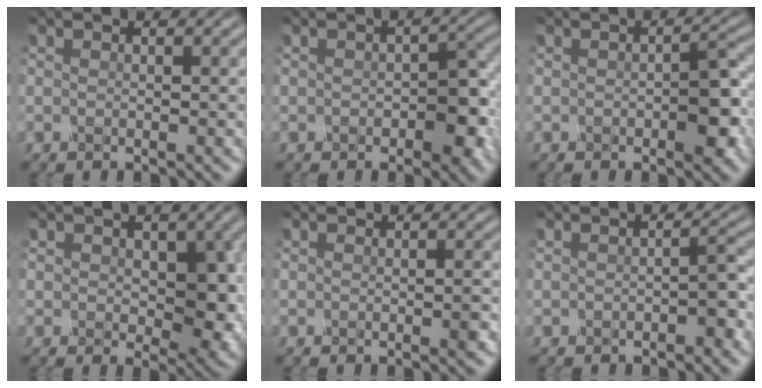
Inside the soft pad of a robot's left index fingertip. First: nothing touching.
{"total": 3.2, "force": [-1.3, 1.4, 2.5], "torque": [-0.045, 0.004, -0.010]}
{"total": 3.1, "force": [-1.2, 0.7, 2.7], "torque": [-0.056, 0.000, -0.012]}
{"total": 5.3, "force": [-0.1, 3.1, 4.3], "torque": [-0.068, -0.005, 0.007]}
{"total": 1.2, "force": [-0.7, 0.1, 1.0], "torque": [-0.012, 0.001, -0.002]}
{"total": 1.5, "force": [-1.1, -0.1, 1.0], "torque": [-0.029, 0.004, -0.010]}